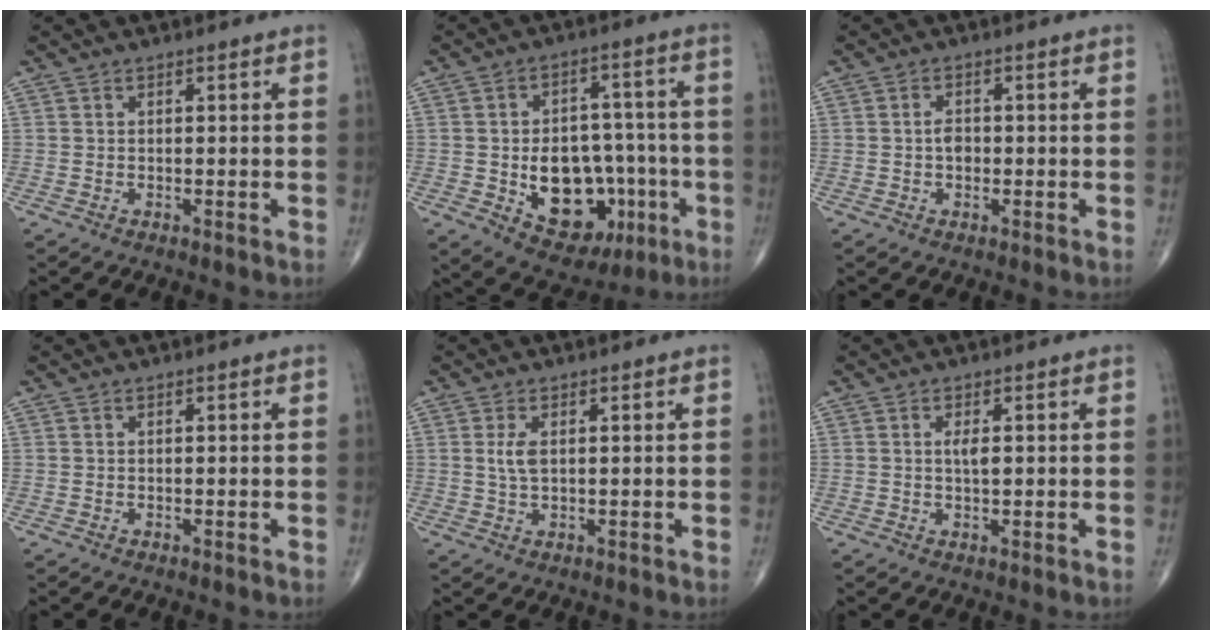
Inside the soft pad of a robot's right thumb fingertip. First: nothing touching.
{"total": 17.0, "force": [-4.6, 11.8, 11.3], "torque": [-0.116, 0.034, -0.050]}
{"total": 2.4, "force": [-0.3, 1.7, 1.7], "torque": [-0.022, 0.006, -0.009]}
{"total": 0.0}
{"total": 3.0, "force": [0.6, 1.4, 2.6], "torque": [-0.057, 0.000, 0.014]}
{"total": 2.5, "force": [0.3, 0.9, 2.3], "torque": [-0.038, -0.001, 0.004]}